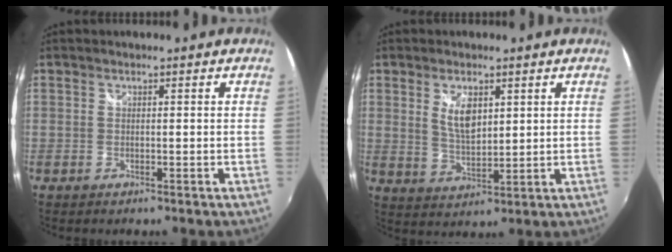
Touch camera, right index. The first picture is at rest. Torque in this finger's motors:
{"motor_torque": [0.21, 0.17, 0.36, 0.05]}